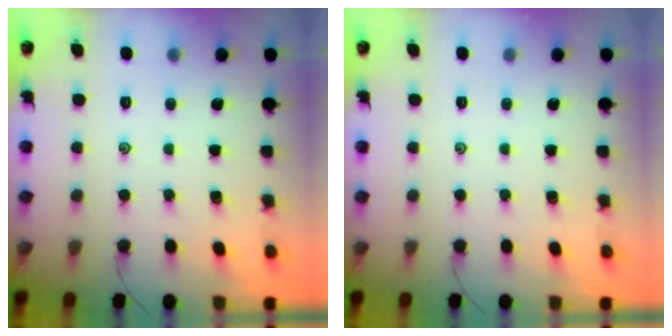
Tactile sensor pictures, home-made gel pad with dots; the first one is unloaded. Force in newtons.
{"total": 0.0}